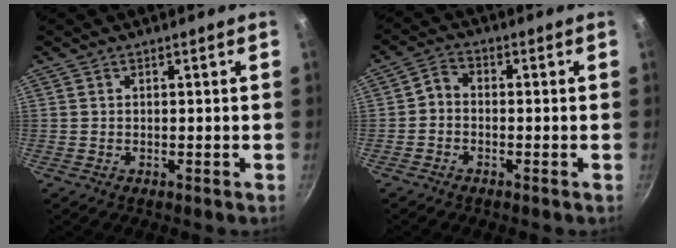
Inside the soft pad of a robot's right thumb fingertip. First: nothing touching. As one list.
[{"total": 3.4, "force": [-0.9, 2.4, 2.3], "torque": [-0.036, 0.017, -0.030]}]